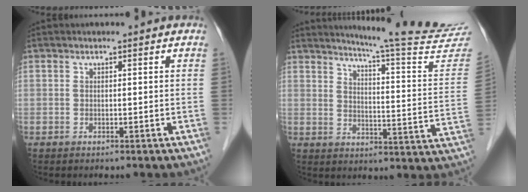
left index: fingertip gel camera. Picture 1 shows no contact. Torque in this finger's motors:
{"motor_torque": [0.14, -0.79, 0.03, 0.02]}